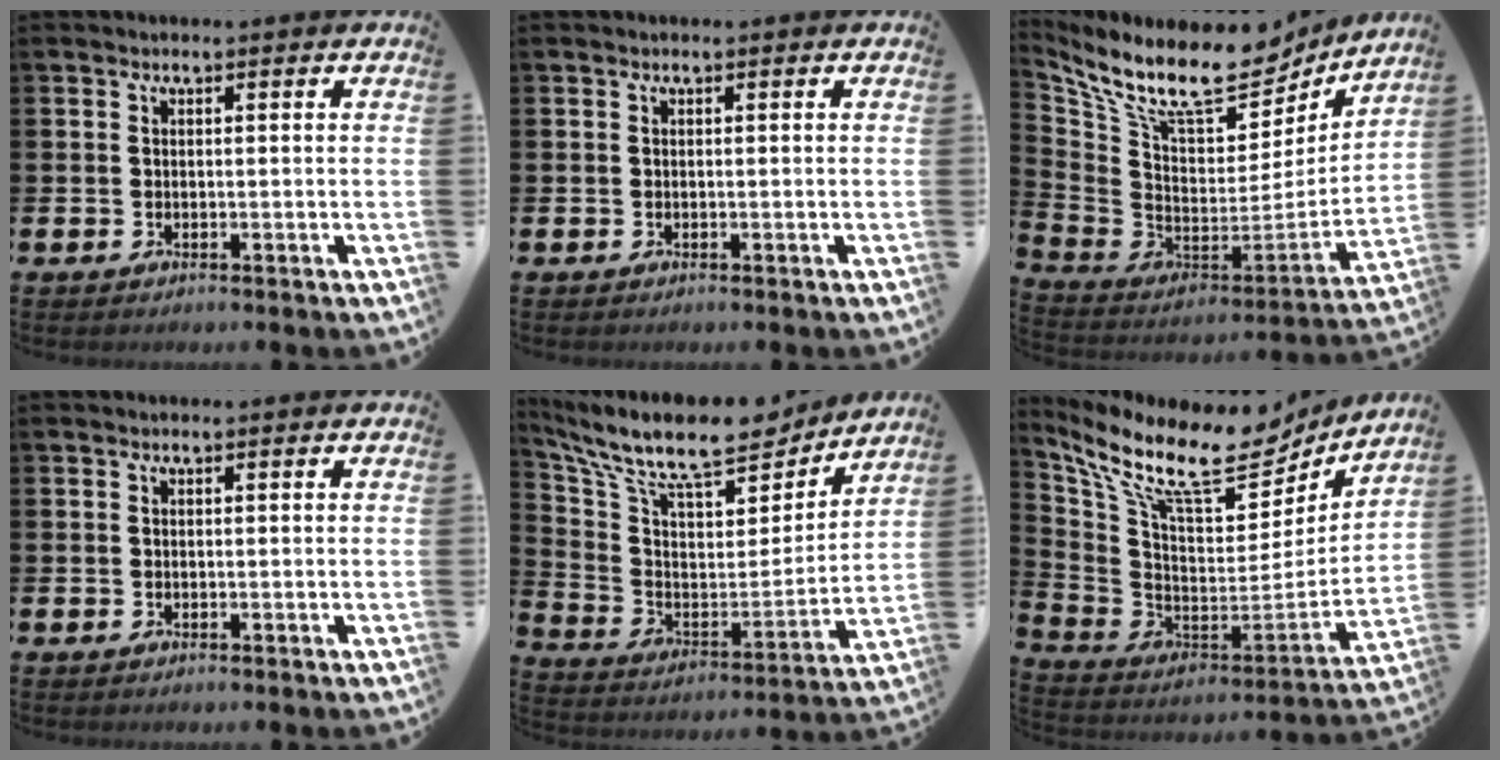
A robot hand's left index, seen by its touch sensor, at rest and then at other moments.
{"total": 0.0}
{"total": 11.5, "force": [8.6, 4.8, 6.0], "torque": [-0.143, -0.059, 0.151]}
{"total": 0.0}
{"total": 12.5, "force": [10.9, 3.5, 5.1], "torque": [-0.137, -0.073, 0.186]}
{"total": 12.6, "force": [9.2, 4.7, 7.3], "torque": [-0.159, -0.070, 0.156]}